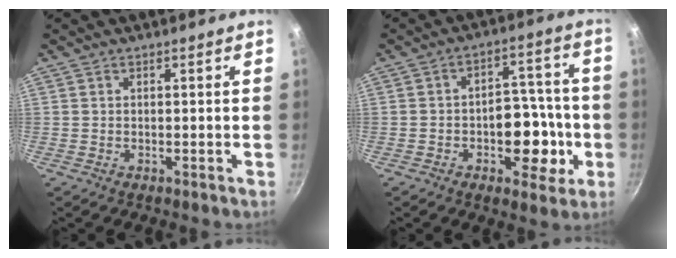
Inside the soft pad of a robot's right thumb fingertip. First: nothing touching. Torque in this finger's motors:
{"motor_torque": [2.35, 1.07, 1.41, -1.33, 0.44]}